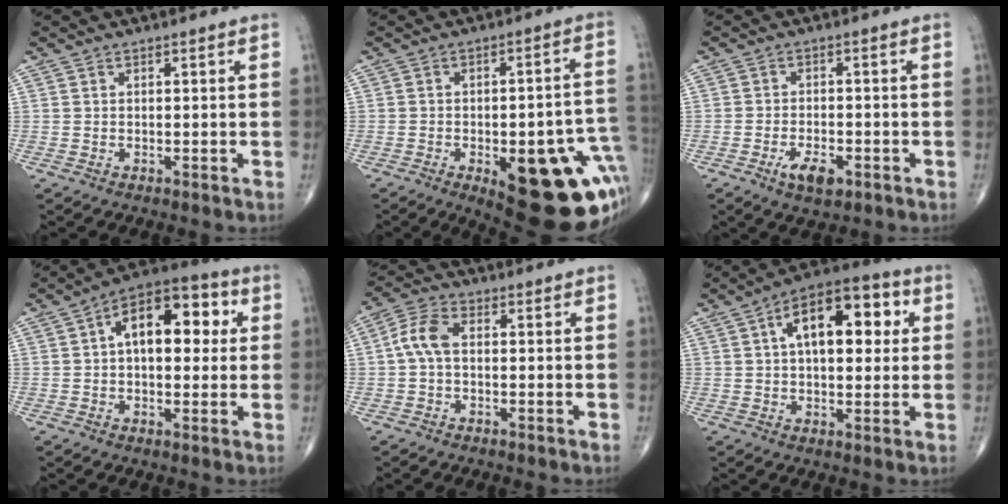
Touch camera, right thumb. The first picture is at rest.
{"total": 23.6, "force": [-7.1, 8.4, 20.9], "torque": [-0.202, 0.018, -0.067]}
{"total": 5.2, "force": [-2.6, 2.4, 3.8], "torque": [-0.062, 0.005, -0.041]}
{"total": 14.9, "force": [3.0, 8.1, 12.1], "torque": [-0.155, 0.029, 0.038]}
{"total": 5.7, "force": [0.0, 3.3, 4.7], "torque": [-0.099, 0.019, -0.007]}
{"total": 16.4, "force": [4.2, 8.3, 13.5], "torque": [-0.174, 0.022, 0.057]}